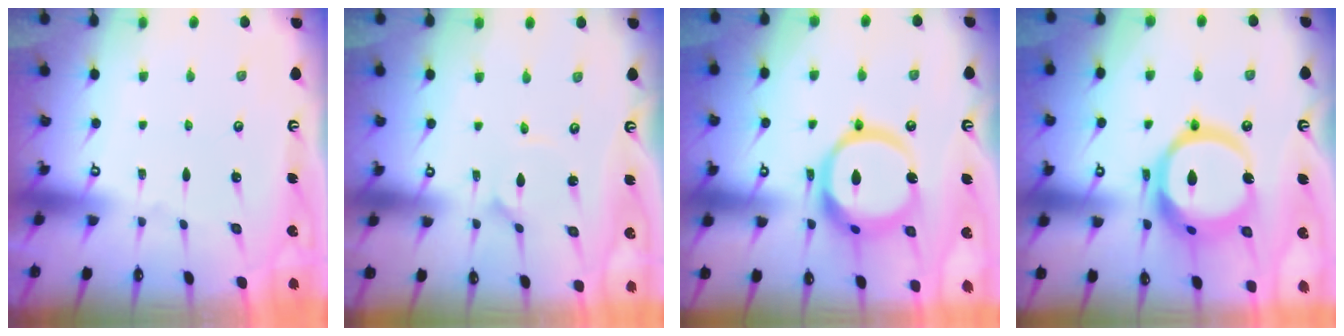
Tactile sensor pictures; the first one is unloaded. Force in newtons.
{"total": 1.0, "press": 1.0, "slide": 0.2}
{"total": 17.3, "press": 17.2, "slide": 2.0}
{"total": 19.7, "press": 19.6, "slide": 2.1}